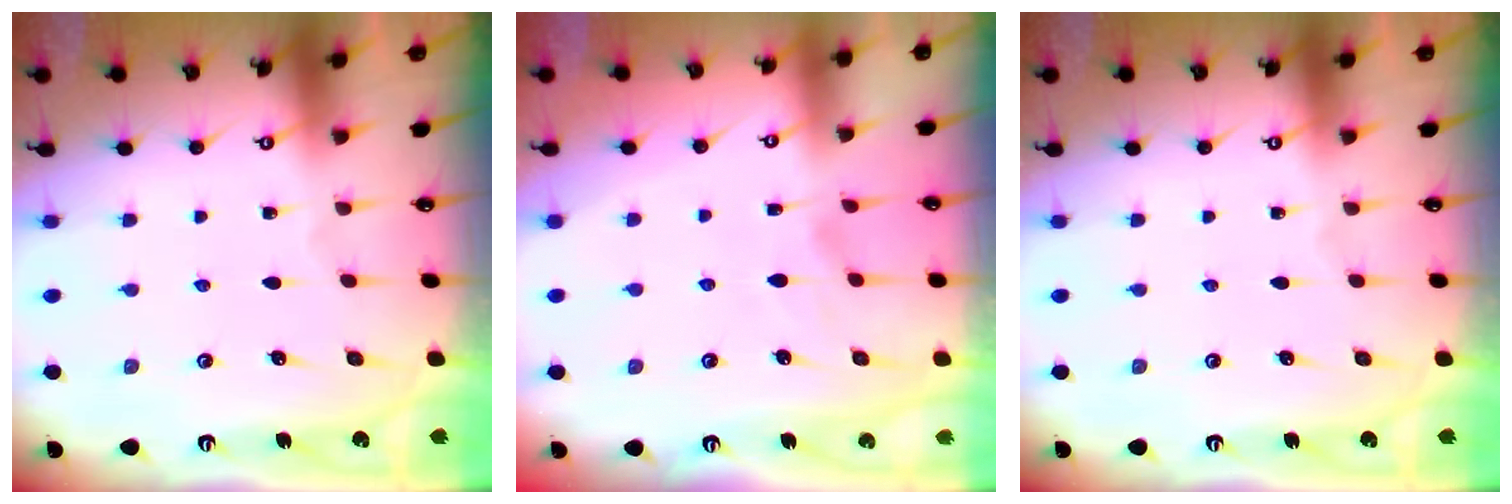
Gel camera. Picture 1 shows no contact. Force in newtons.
{"total": 2.2, "press": 1.8, "slide": 1.2}
{"total": 0.0}